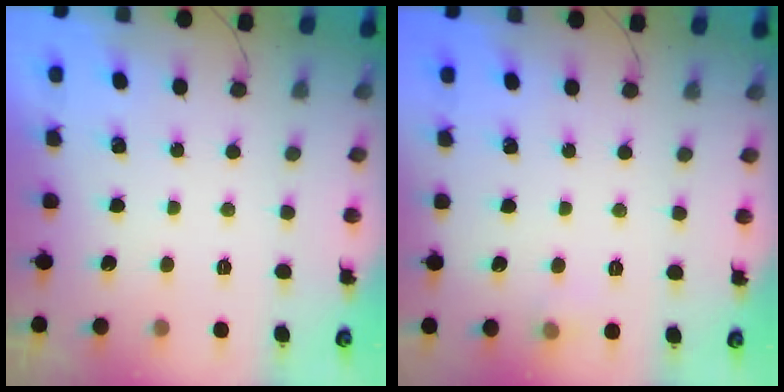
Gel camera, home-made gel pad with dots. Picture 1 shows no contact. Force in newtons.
{"total": 6.3, "press": 3.6, "slide": 5.2}